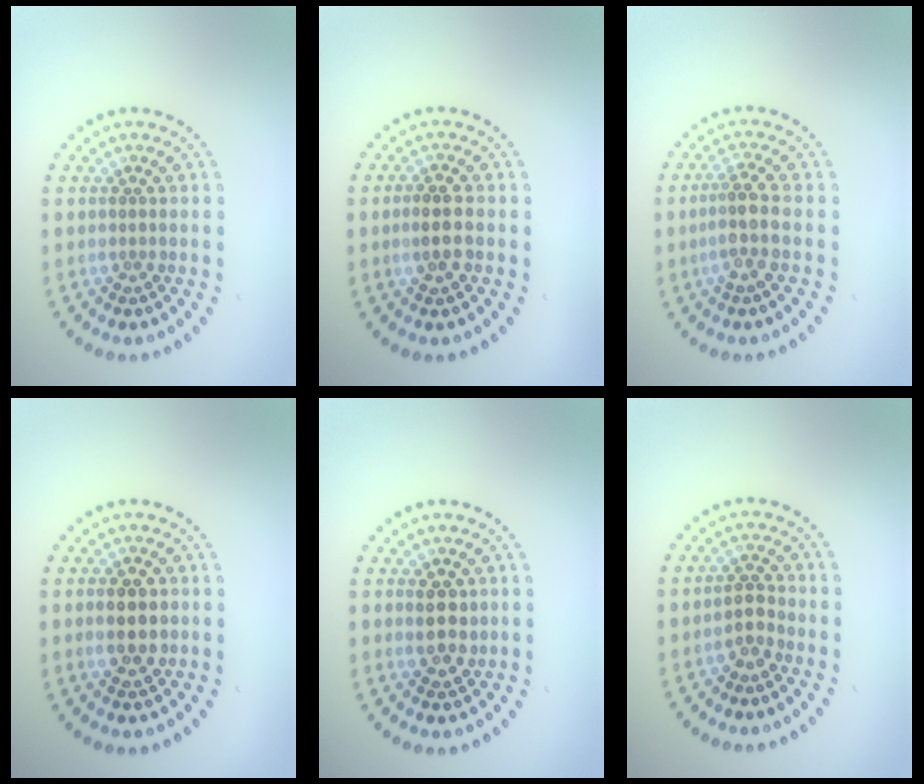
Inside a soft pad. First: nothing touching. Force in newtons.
{"total": 2.5, "press": 2.4, "slide": 0.5}
{"total": 2.5, "press": 2.0, "slide": 1.5}
{"total": 3.8, "press": 3.8, "slide": 0.2}
{"total": 2.6, "press": 2.5, "slide": 0.6}
{"total": 1.7, "press": 1.5, "slide": 0.8}